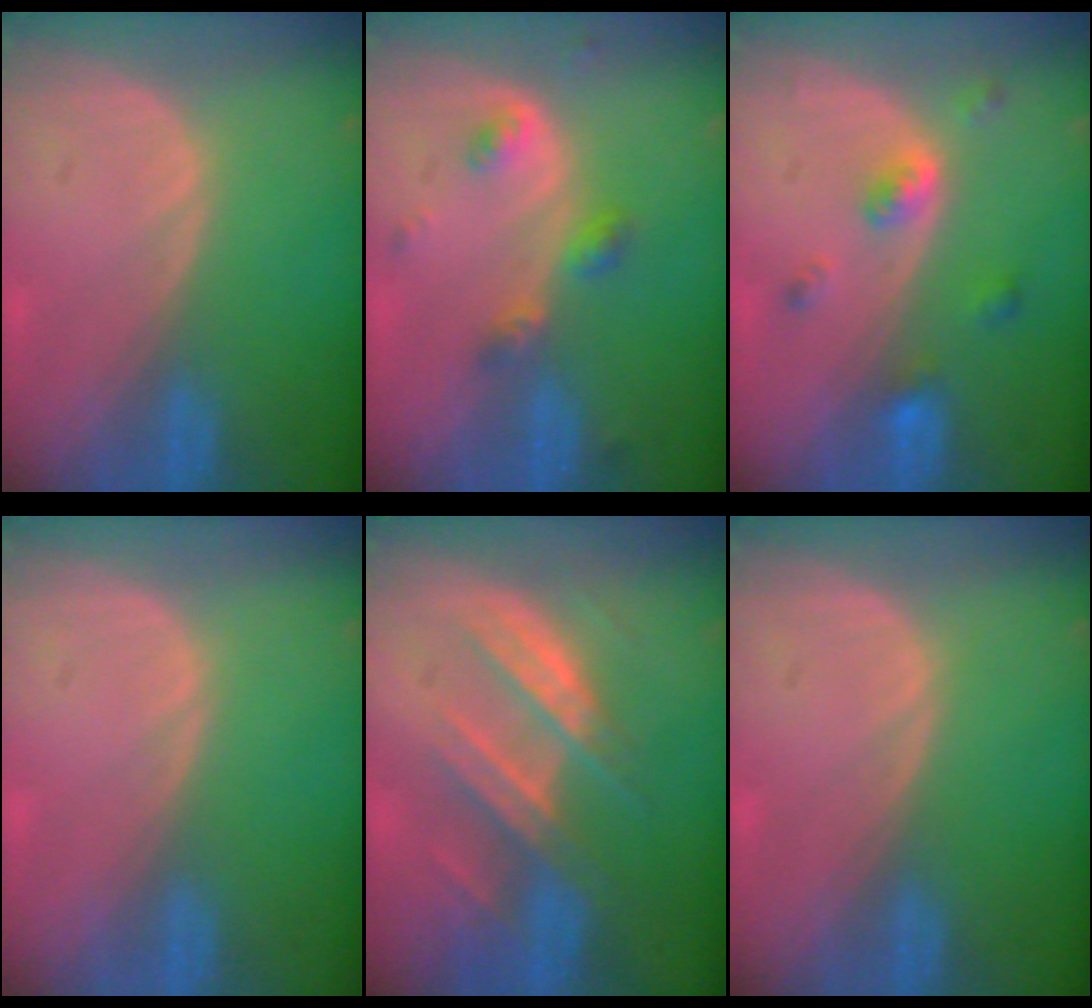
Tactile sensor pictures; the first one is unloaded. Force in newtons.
{"total": 4.5, "press": 4.1, "slide": 1.9}
{"total": 4.4, "press": 4.1, "slide": 1.7}
{"total": 0.0}
{"total": 8.3, "press": 7.6, "slide": 3.3}
{"total": 0.0}